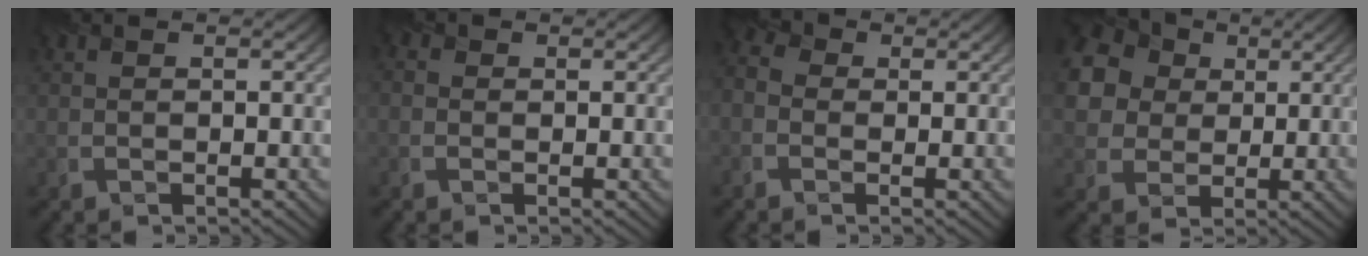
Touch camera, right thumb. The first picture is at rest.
{"total": 1.3, "force": [0.0, 1.2, 0.5], "torque": [-0.013, 0.000, -0.006]}
{"total": 3.6, "force": [-1.0, 2.9, 1.9], "torque": [-0.055, 0.003, -0.031]}
{"total": 13.3, "force": [4.8, 10.6, 6.5], "torque": [-0.191, 0.031, 0.093]}